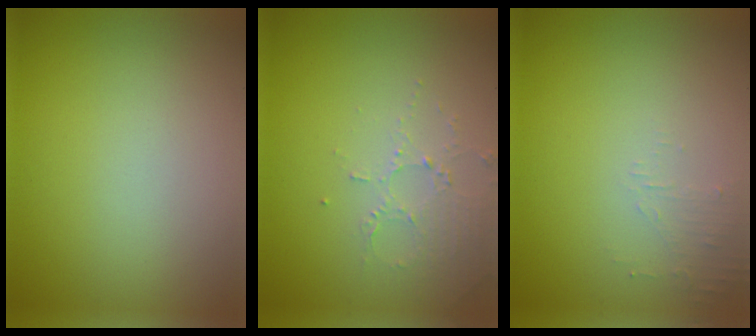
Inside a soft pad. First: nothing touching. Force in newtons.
{"total": 2.1, "press": 2.1, "slide": 0.4}
{"total": 1.3, "press": 1.2, "slide": 0.3}